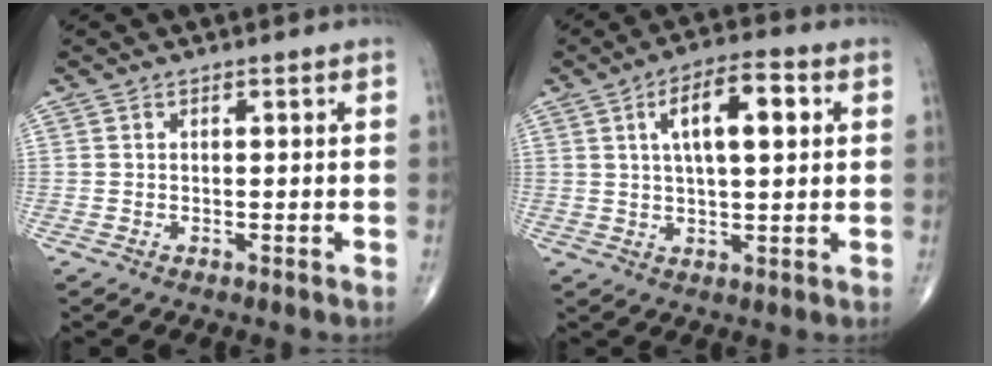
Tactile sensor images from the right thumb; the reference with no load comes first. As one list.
[{"total": 10.6, "force": [3.0, 4.0, 9.3], "torque": [-0.145, 0.008, 0.046]}]